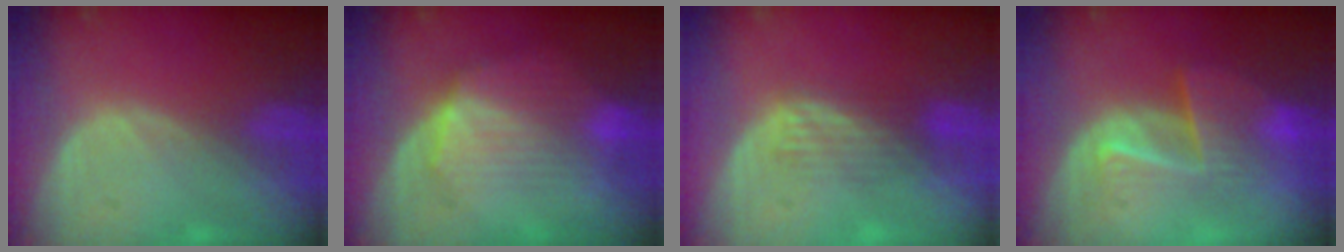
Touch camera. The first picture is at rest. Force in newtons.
{"total": 7.3, "press": 7.1, "slide": 1.4}
{"total": 3.5, "press": 3.5, "slide": 0.0}
{"total": 6.6, "press": 6.4, "slide": 1.4}